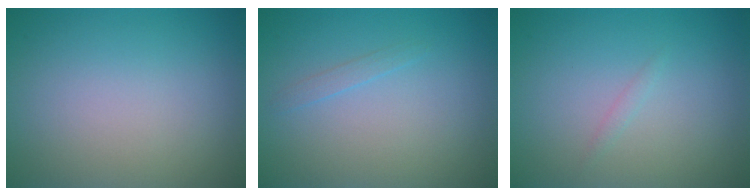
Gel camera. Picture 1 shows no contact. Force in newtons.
{"total": 0.7, "press": 0.7, "slide": 0.1}
{"total": 0.5, "press": 0.5, "slide": 0.0}